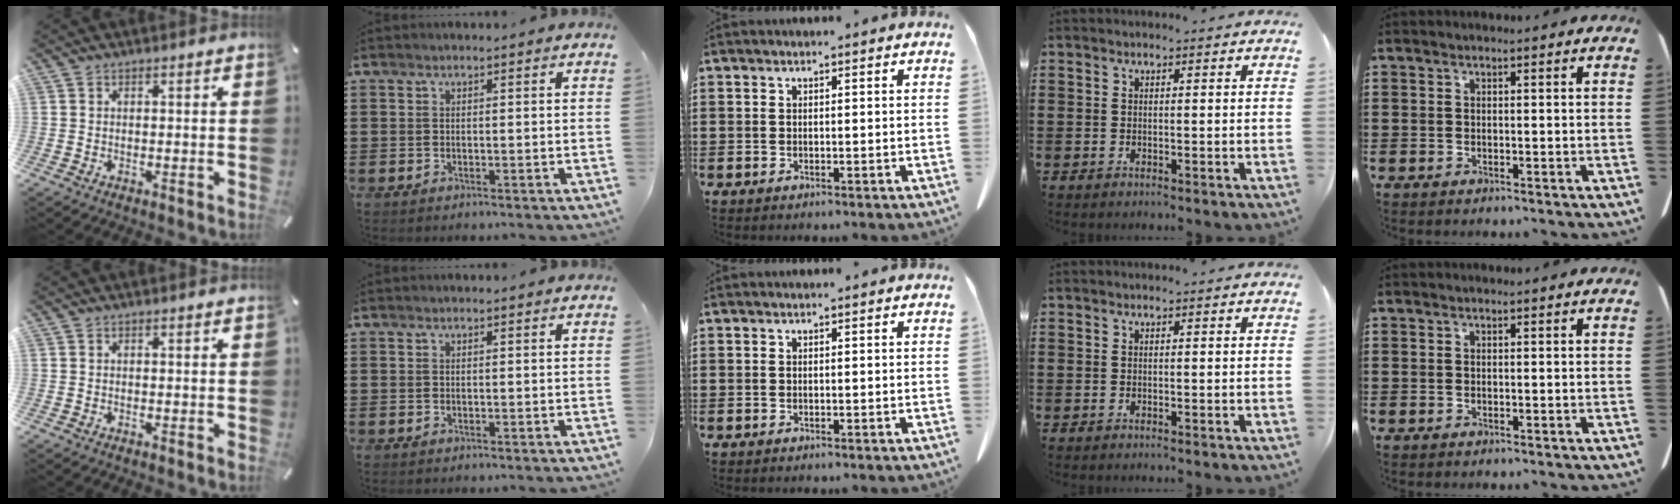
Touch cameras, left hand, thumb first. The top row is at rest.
{}